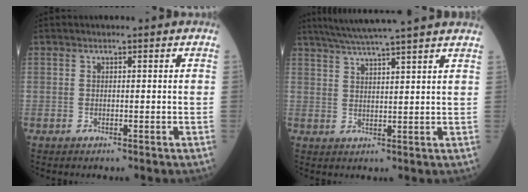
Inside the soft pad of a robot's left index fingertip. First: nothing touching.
{"total": 16.2, "force": [14.1, -0.4, 7.9], "torque": [-0.138, 0.026, 0.192]}